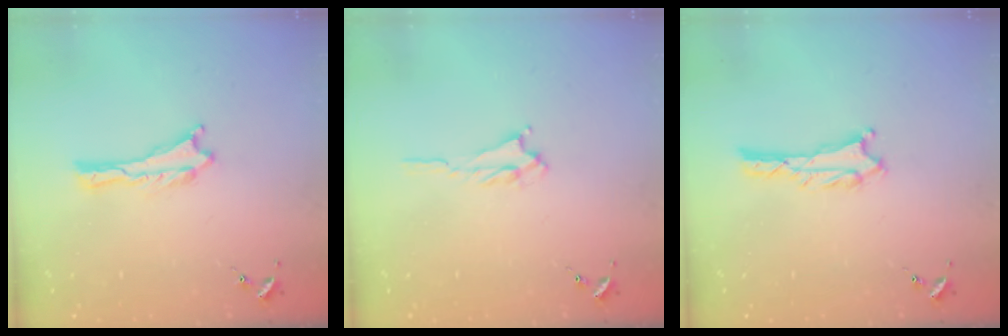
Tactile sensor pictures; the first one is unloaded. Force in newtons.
{"total": 1.6, "press": 1.5, "slide": 0.4}
{"total": 2.0, "press": 2.0, "slide": 0.3}